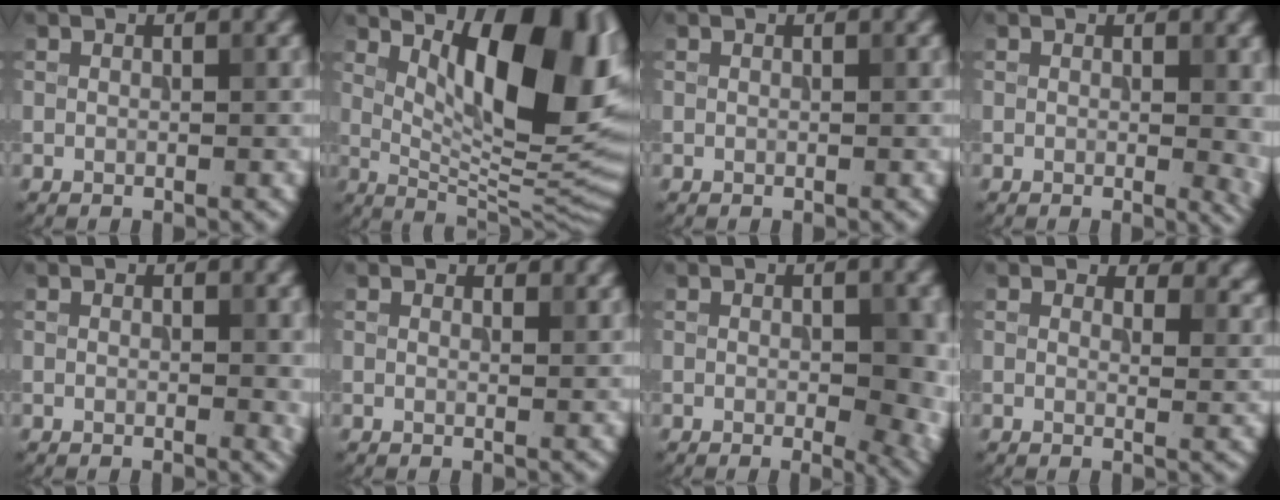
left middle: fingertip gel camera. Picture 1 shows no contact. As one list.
[{"total": 14.2, "force": [5.0, 4.9, 12.4], "torque": [-0.152, -0.005, 0.083]}, {"total": 0.0}, {"total": 2.6, "force": [0.1, 0.9, 2.5], "torque": [-0.022, -0.005, 0.000]}, {"total": 1.1, "force": [0.2, 0.4, 1.0], "torque": [-0.008, -0.003, 0.003]}, {"total": 1.4, "force": [1.2, 0.5, 0.5], "torque": [-0.006, -0.002, 0.016]}, {"total": 7.0, "force": [-0.8, 2.9, 6.3], "torque": [-0.073, -0.010, -0.006]}, {"total": 3.9, "force": [3.0, 1.8, 1.8], "torque": [-0.025, -0.003, 0.032]}]